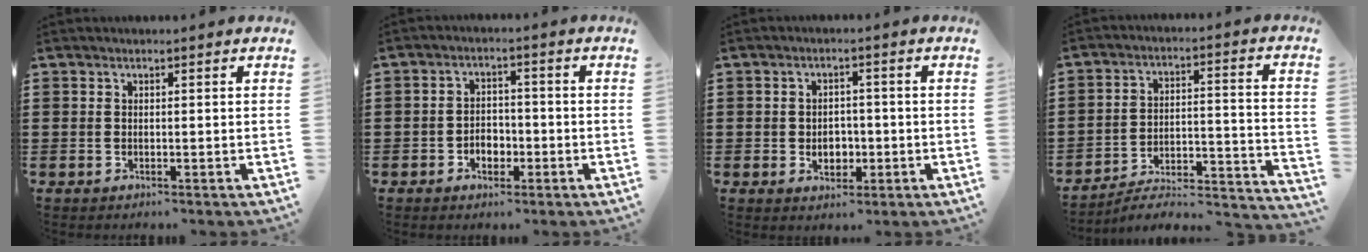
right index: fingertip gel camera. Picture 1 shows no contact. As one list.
[{"total": 3.3, "force": [-1.4, 2.4, 1.7], "torque": [-0.029, 0.002, -0.031]}, {"total": 3.2, "force": [-0.7, 2.6, 1.7], "torque": [-0.031, 0.002, -0.018]}, {"total": 3.5, "force": [-3.0, 0.8, 1.6], "torque": [-0.038, -0.016, -0.067]}]